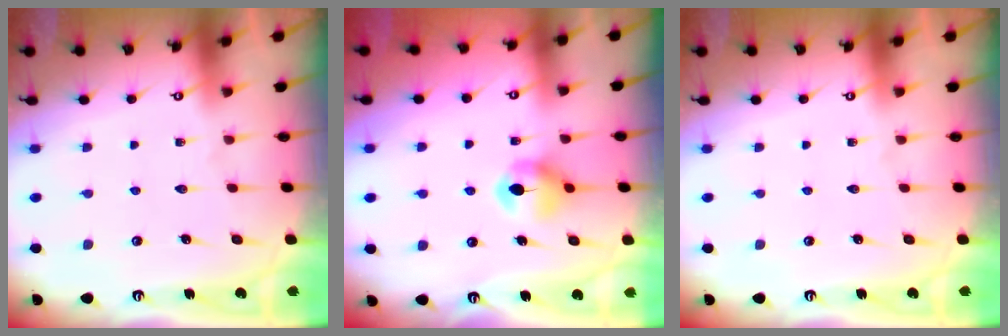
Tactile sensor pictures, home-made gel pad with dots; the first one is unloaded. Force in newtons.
{"total": 6.4, "press": 6.3, "slide": 0.8}
{"total": 0.0}